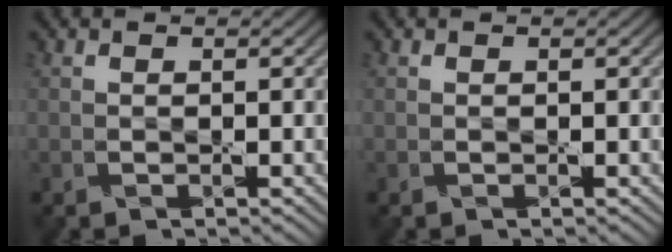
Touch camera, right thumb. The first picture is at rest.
{"total": 0.0}